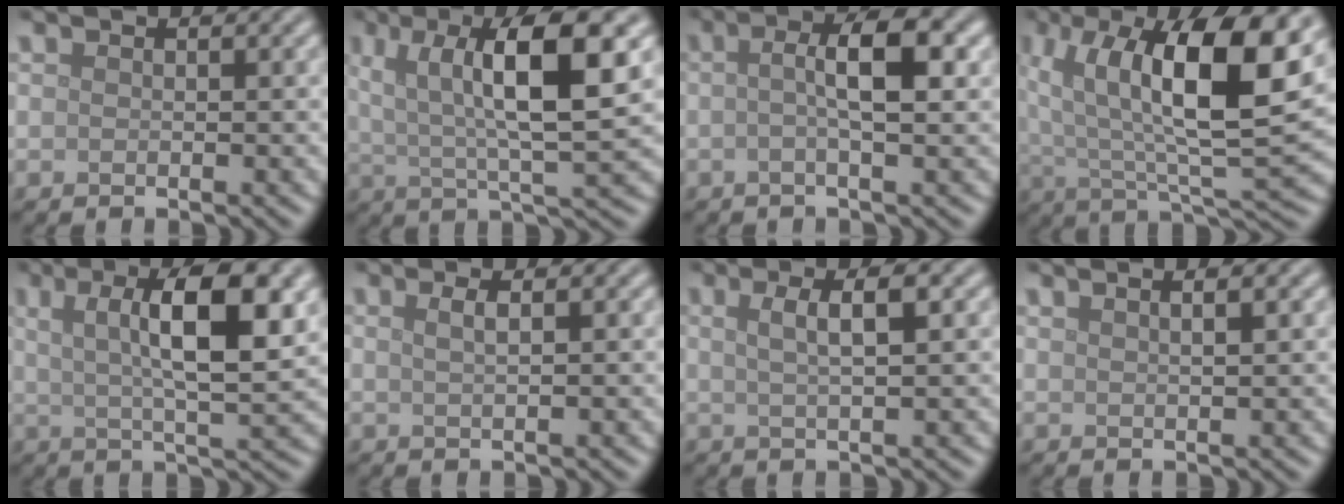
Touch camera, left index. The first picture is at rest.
{"total": 9.9, "force": [3.2, 2.4, 9.1], "torque": [-0.143, 0.002, 0.057]}
{"total": 4.6, "force": [0.4, 0.9, 4.5], "torque": [-0.067, 0.012, 0.002]}
{"total": 13.2, "force": [4.7, 4.2, 11.6], "torque": [-0.190, 0.009, 0.077]}
{"total": 9.3, "force": [2.7, 2.4, 8.5], "torque": [-0.117, 0.005, 0.042]}
{"total": 1.6, "force": [0.6, 0.6, 1.4], "torque": [-0.017, 0.005, 0.004]}
{"total": 3.3, "force": [0.9, 0.9, 3.1], "torque": [-0.040, 0.007, 0.011]}
{"total": 2.4, "force": [1.4, 1.0, 1.8], "torque": [-0.005, 0.006, -0.003]}